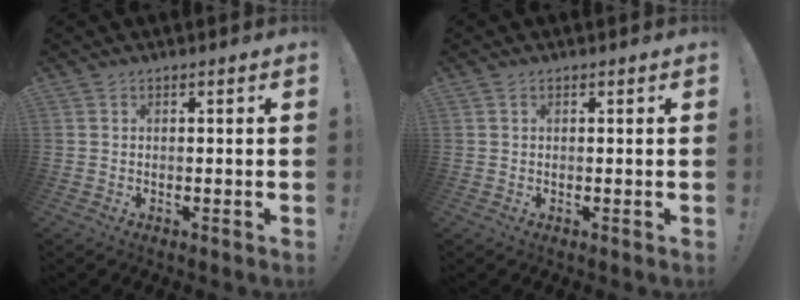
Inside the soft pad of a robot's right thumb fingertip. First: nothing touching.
{"total": 0.5, "force": [0.2, 0.2, 0.4], "torque": [-0.012, 0.004, 0.005]}